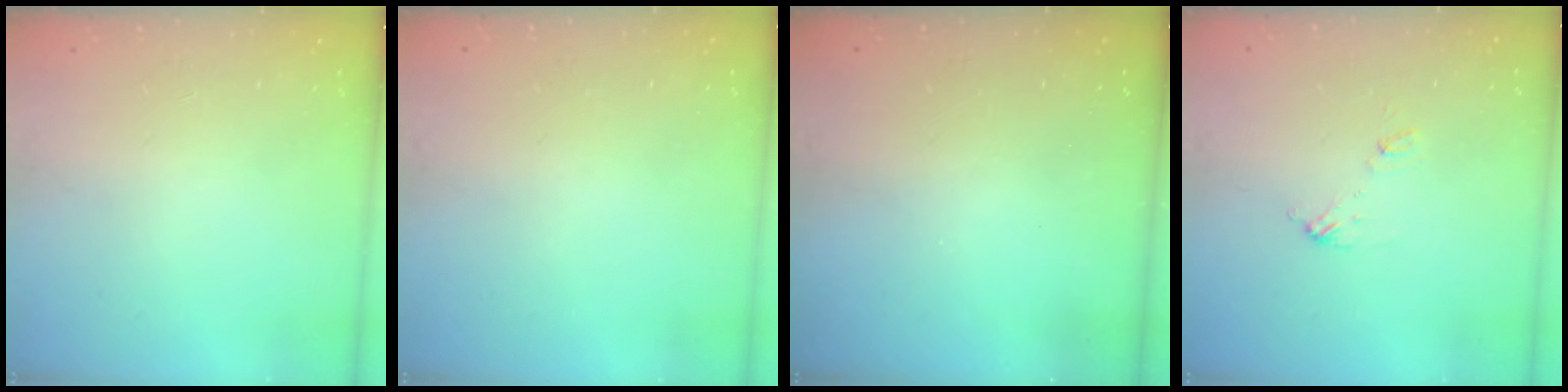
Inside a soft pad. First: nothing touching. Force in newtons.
{"total": 2.8, "press": 2.8, "slide": 0.1}
{"total": 3.2, "press": 3.2, "slide": 0.1}
{"total": 5.7, "press": 5.7, "slide": 0.5}